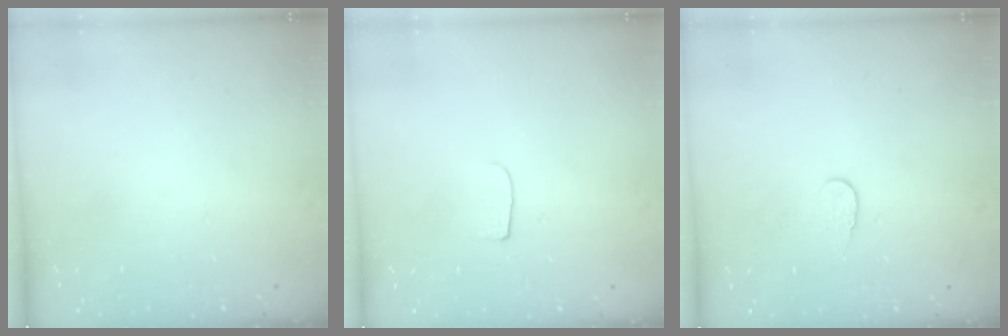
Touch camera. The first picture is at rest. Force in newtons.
{"total": 4.8, "press": 4.8, "slide": 0.6}
{"total": 5.3, "press": 5.3, "slide": 0.5}